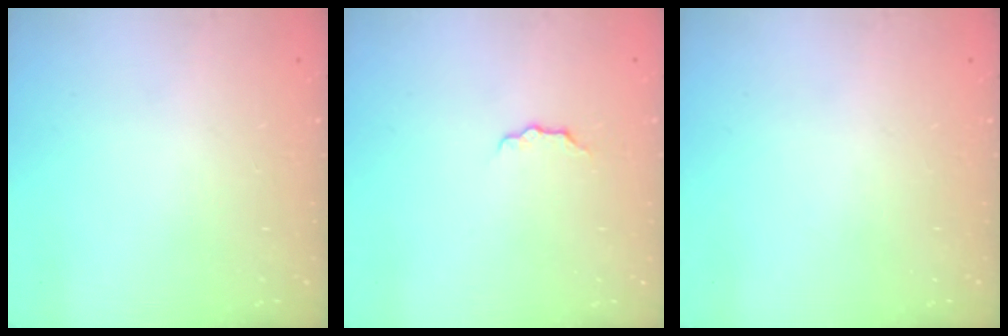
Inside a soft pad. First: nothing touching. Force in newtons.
{"total": 3.7, "press": 3.6, "slide": 0.6}
{"total": 0.0}